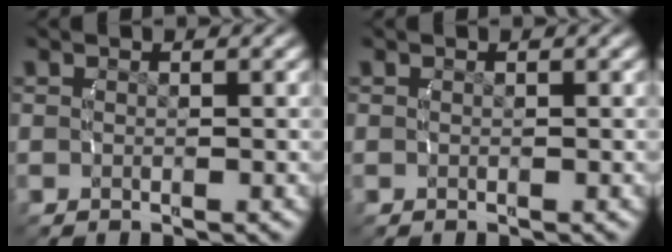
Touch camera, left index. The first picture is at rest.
{"total": 0.0}